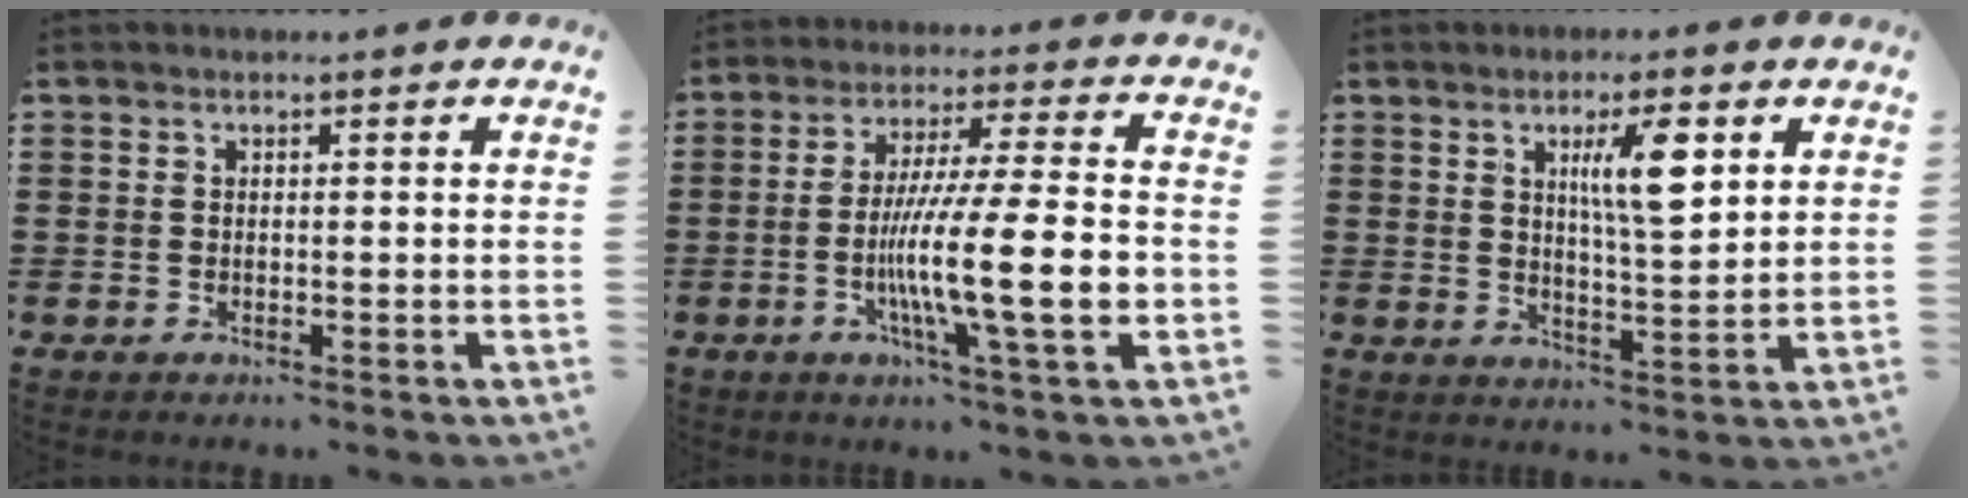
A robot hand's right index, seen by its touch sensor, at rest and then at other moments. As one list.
[{"total": 15.3, "force": [-3.5, 1.6, 14.8], "torque": [-0.273, -0.018, -0.070]}, {"total": 7.4, "force": [3.1, 1.8, 6.5], "torque": [-0.111, 0.000, 0.044]}]